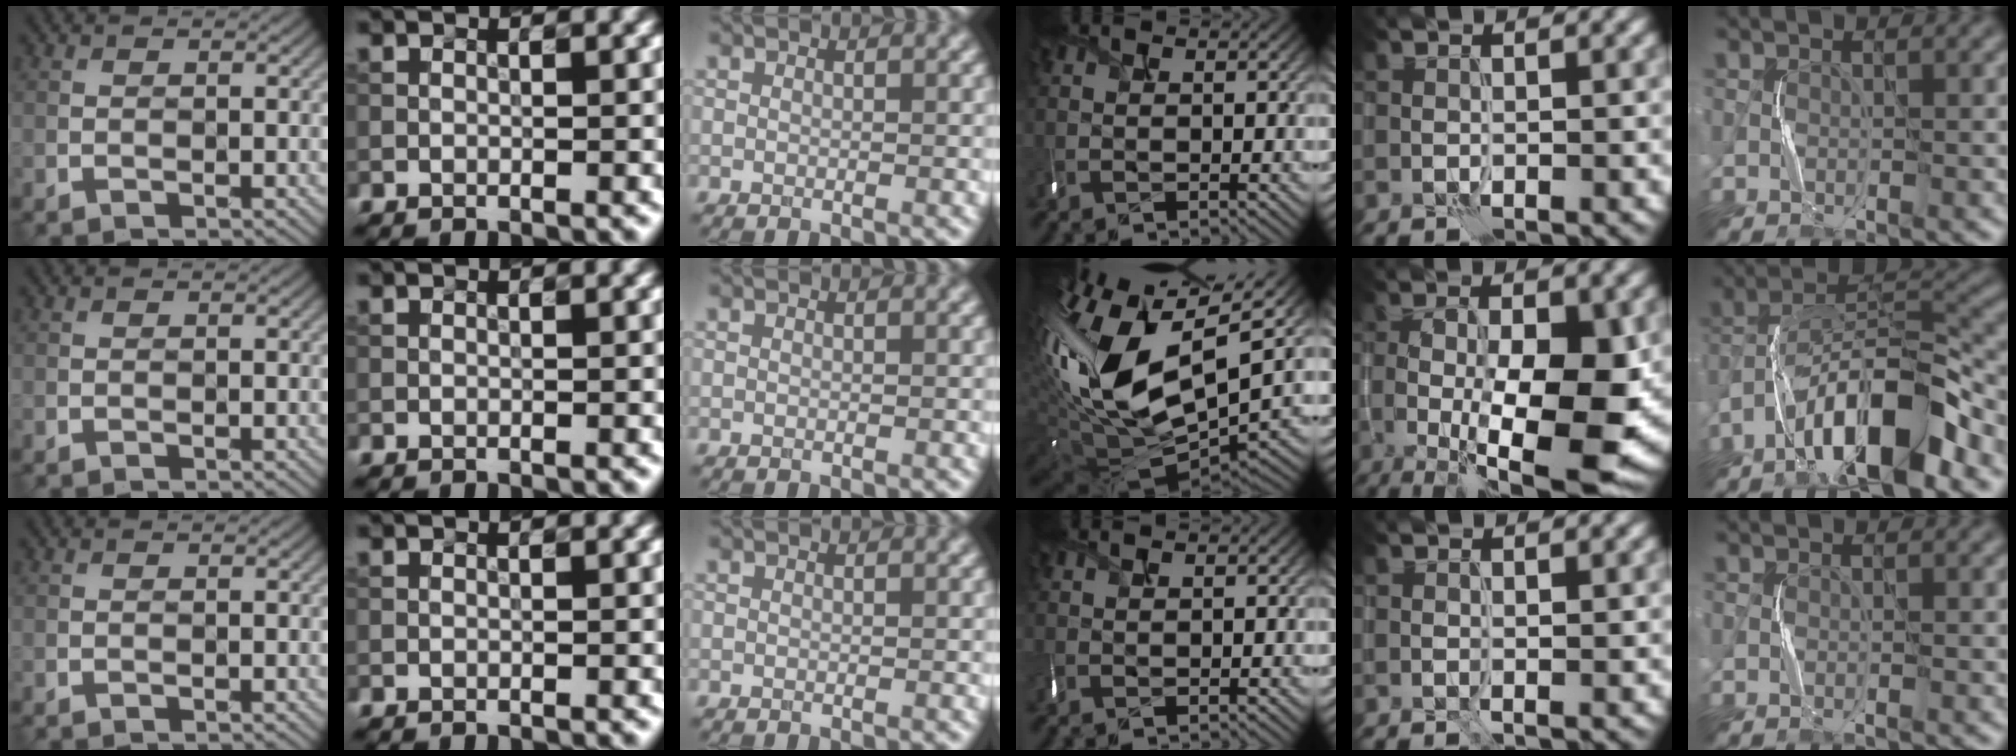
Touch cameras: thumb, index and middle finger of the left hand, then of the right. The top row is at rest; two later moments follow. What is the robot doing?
{"motion": "shake", "object": "box of matches"}